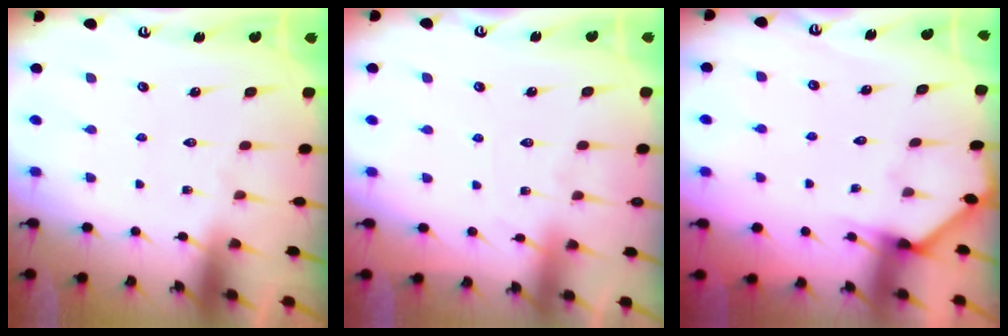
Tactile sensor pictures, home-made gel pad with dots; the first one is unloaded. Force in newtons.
{"total": 4.0, "press": 4.0, "slide": 0.5}
{"total": 2.6, "press": 2.6, "slide": 0.2}